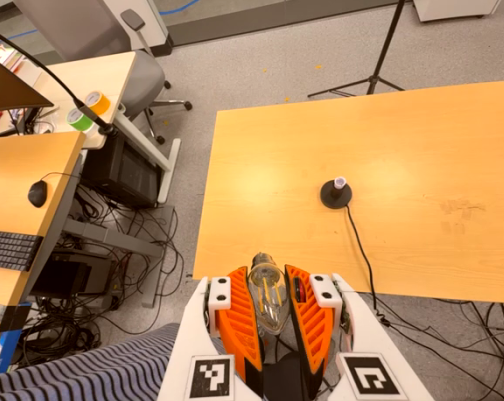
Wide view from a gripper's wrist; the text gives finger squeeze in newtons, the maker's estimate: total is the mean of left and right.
{"total": 21.1, "left": 23.4, "right": 18.9}